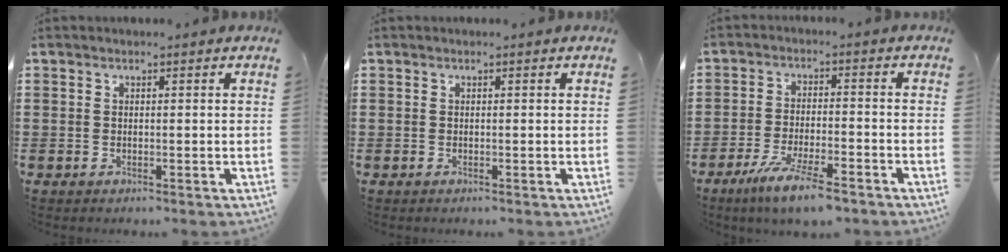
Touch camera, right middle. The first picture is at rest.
{"total": 0.0}
{"total": 6.7, "force": [-5.1, 0.5, 4.4], "torque": [-0.094, -0.013, -0.094]}